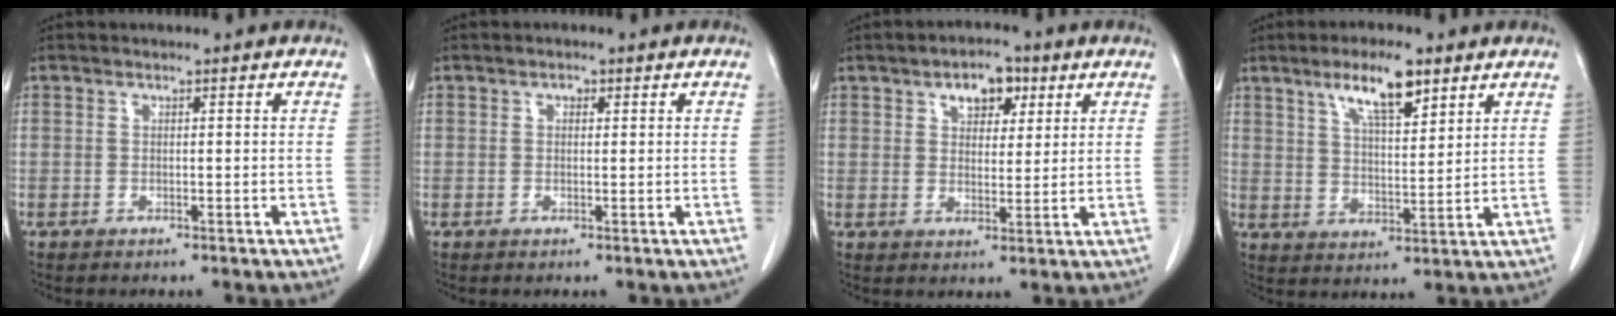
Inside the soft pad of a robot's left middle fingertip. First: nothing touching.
{"total": 1.0, "force": [0.5, 0.6, 0.6], "torque": [-0.009, 0.000, 0.007]}
{"total": 5.8, "force": [3.0, 3.2, 3.7], "torque": [-0.051, 0.011, 0.047]}
{"total": 8.6, "force": [5.5, 2.0, 6.3], "torque": [-0.117, 0.005, 0.099]}